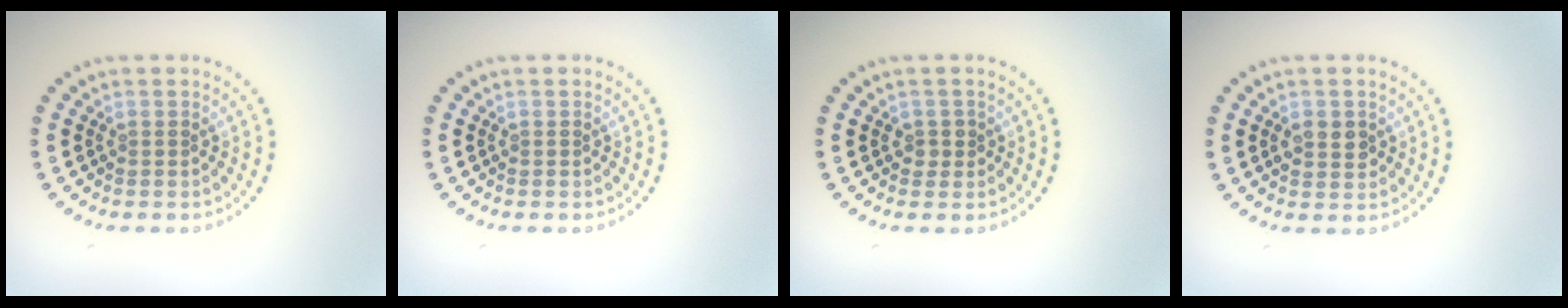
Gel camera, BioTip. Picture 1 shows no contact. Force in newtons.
{"total": 0.0}
{"total": 0.8, "press": 0.8, "slide": 0.3}
{"total": 1.9, "press": 1.9, "slide": 0.1}